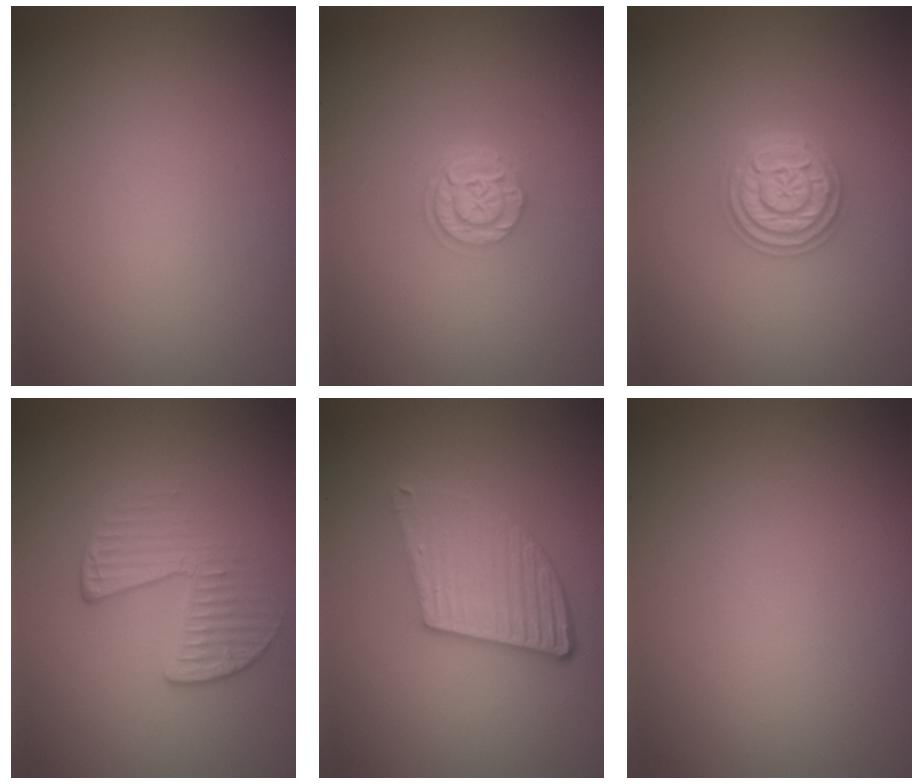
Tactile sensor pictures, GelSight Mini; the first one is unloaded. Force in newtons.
{"total": 2.7, "press": 2.1, "slide": 1.7}
{"total": 3.7, "press": 3.7, "slide": 0.5}
{"total": 2.4, "press": 1.7, "slide": 1.8}
{"total": 4.3, "press": 3.5, "slide": 2.6}
{"total": 0.0}